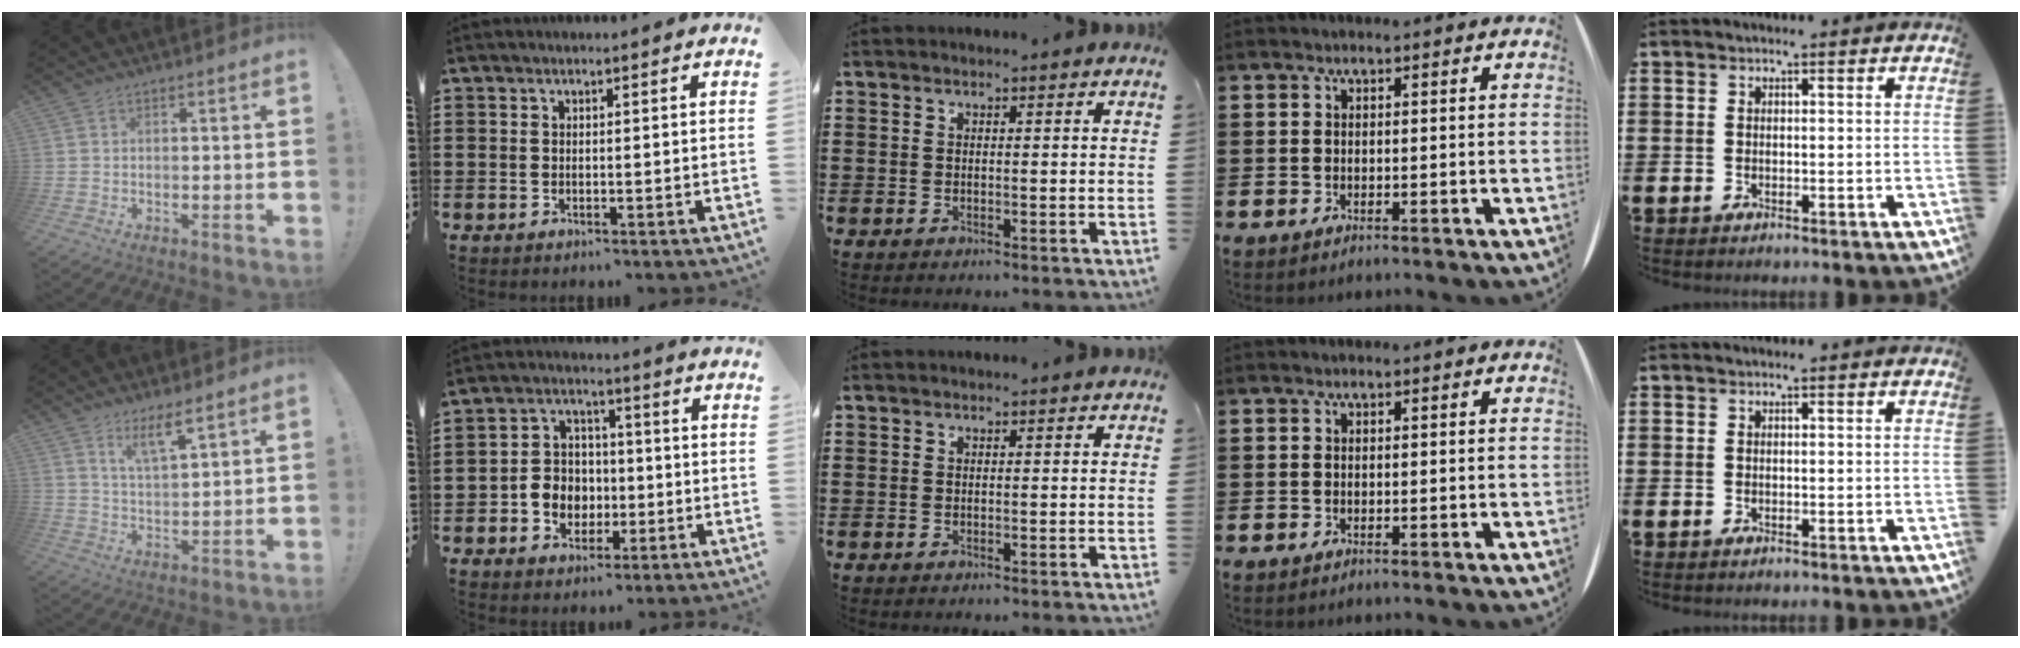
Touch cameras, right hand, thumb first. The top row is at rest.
{"thumb": {"total": 7.2, "force": [5.4, 1.2, 4.7], "torque": [-0.082, -0.027, 0.091]}, "index": {"total": 5.3, "force": [-1.7, 4.8, 1.7], "torque": [-0.036, 0.011, -0.033]}}